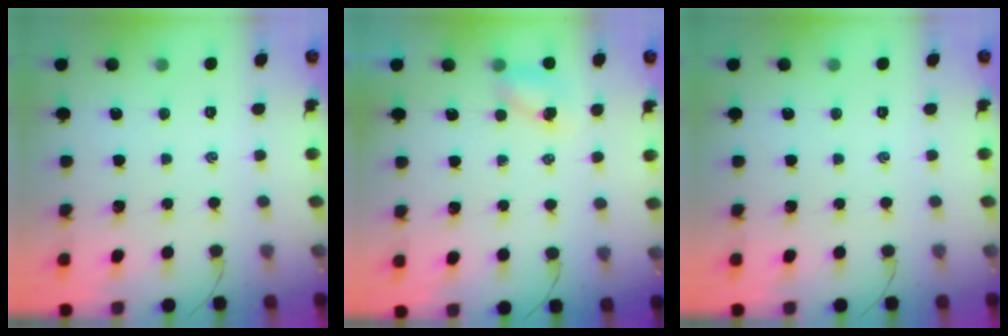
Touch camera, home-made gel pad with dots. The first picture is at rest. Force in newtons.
{"total": 4.8, "press": 4.8, "slide": 0.7}
{"total": 0.0}